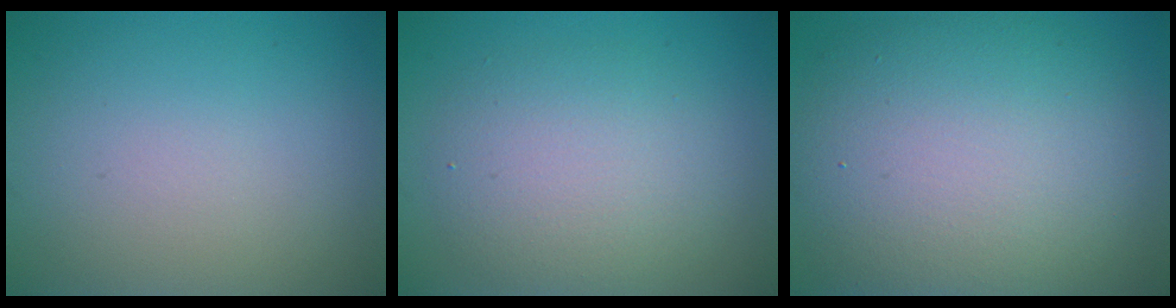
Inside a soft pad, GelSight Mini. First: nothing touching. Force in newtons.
{"total": 4.8, "press": 4.8, "slide": 0.3}
{"total": 12.3, "press": 12.2, "slide": 0.9}